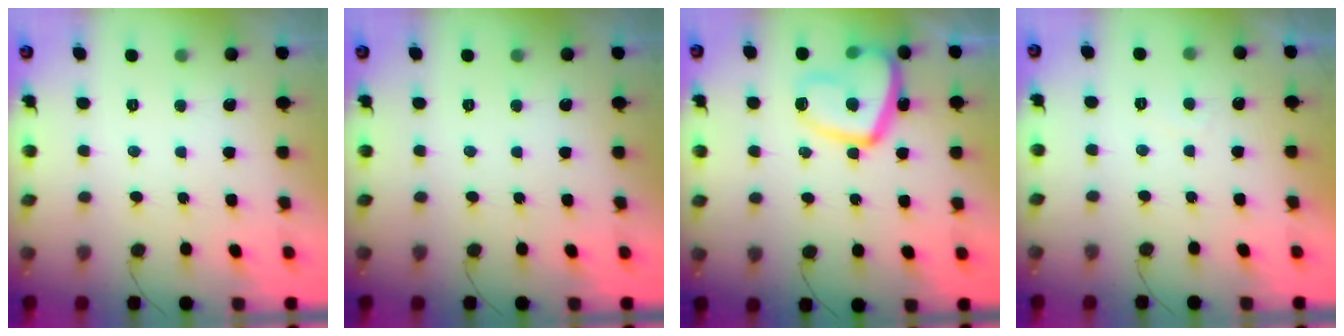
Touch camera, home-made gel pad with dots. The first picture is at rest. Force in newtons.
{"total": 0.0}
{"total": 15.8, "press": 15.7, "slide": 1.9}
{"total": 0.9, "press": 0.8, "slide": 0.4}